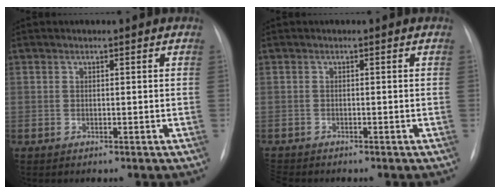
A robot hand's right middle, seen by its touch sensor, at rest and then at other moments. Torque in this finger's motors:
{"motor_torque": [0.49, -0.57, 0.02, 0.02]}